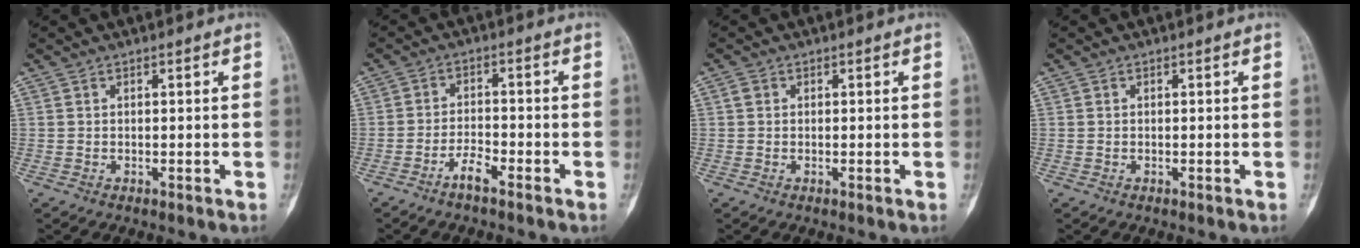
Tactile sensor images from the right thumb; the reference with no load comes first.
{"total": 3.9, "force": [-2.9, 0.8, 2.5], "torque": [-0.048, 0.019, -0.058]}
{"total": 1.1, "force": [0.4, 0.9, 0.5], "torque": [-0.006, 0.003, 0.006]}
{"total": 0.0}